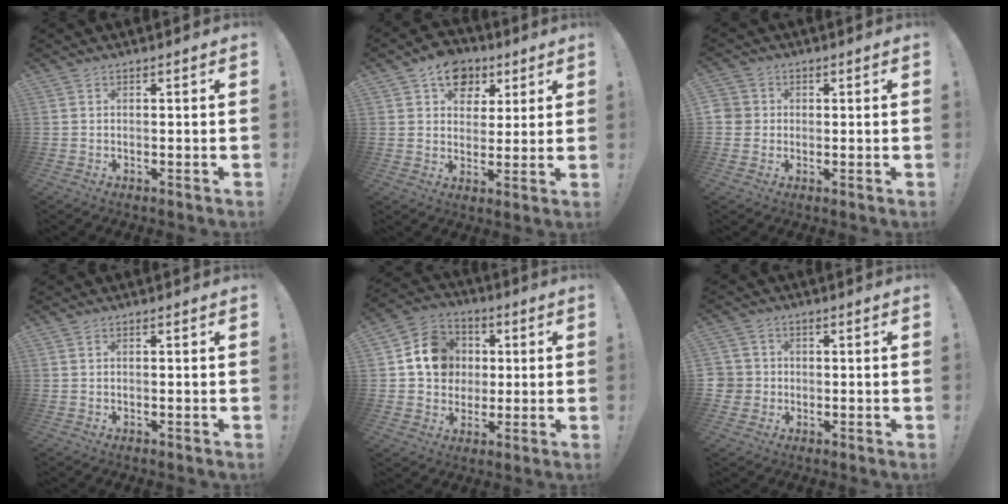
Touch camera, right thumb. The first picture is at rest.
{"total": 10.9, "force": [5.8, 8.2, 4.1], "torque": [-0.057, -0.025, 0.112]}
{"total": 3.7, "force": [0.3, 3.6, 0.8], "torque": [-0.017, 0.001, 0.004]}
{"total": 0.0}
{"total": 13.5, "force": [2.3, 12.2, 5.4], "torque": [-0.057, 0.004, 0.052]}
{"total": 4.7, "force": [-0.3, 4.6, 1.1], "torque": [-0.022, 0.005, -0.004]}